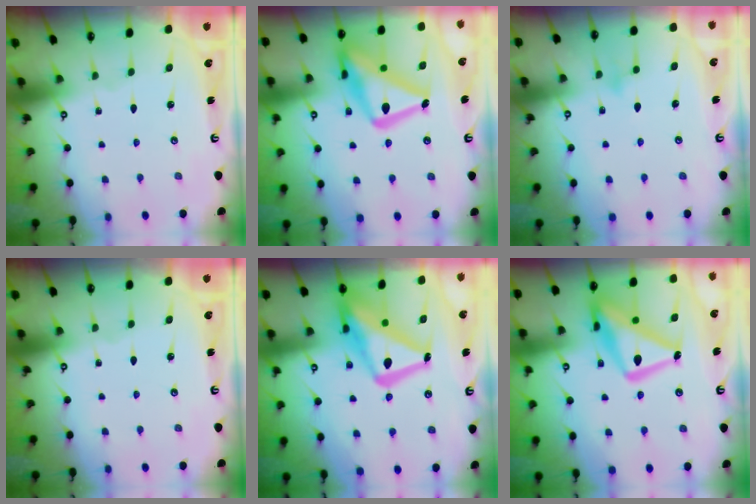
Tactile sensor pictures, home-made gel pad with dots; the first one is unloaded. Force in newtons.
{"total": 23.0, "press": 22.9, "slide": 1.9}
{"total": 7.7, "press": 7.7, "slide": 0.5}
{"total": 0.0}
{"total": 19.8, "press": 19.8, "slide": 1.8}
{"total": 19.2, "press": 19.2, "slide": 1.8}